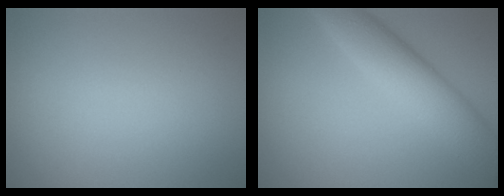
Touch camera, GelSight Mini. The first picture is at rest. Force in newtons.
{"total": 5.8, "press": 5.8, "slide": 0.3}